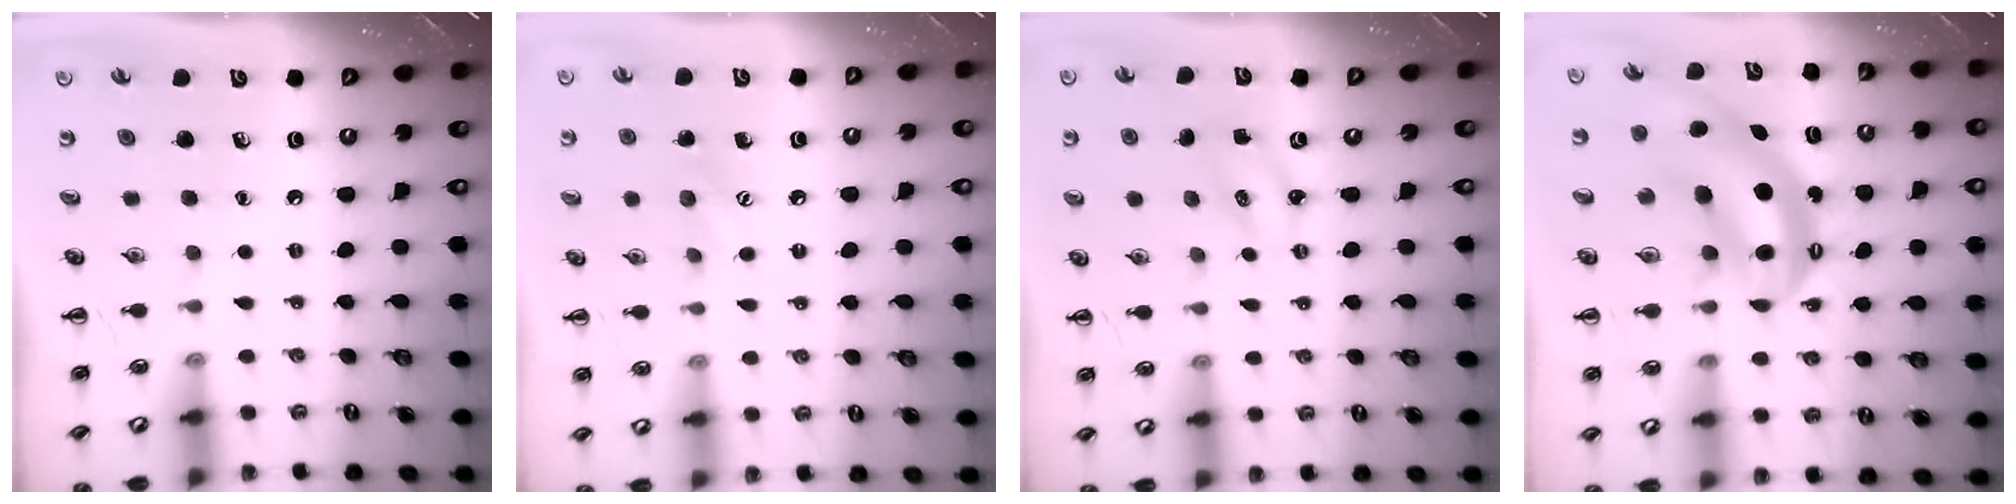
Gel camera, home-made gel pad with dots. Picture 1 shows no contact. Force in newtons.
{"total": 7.1, "press": 6.9, "slide": 1.5}
{"total": 2.3, "press": 2.2, "slide": 0.7}
{"total": 8.4, "press": 8.1, "slide": 2.1}